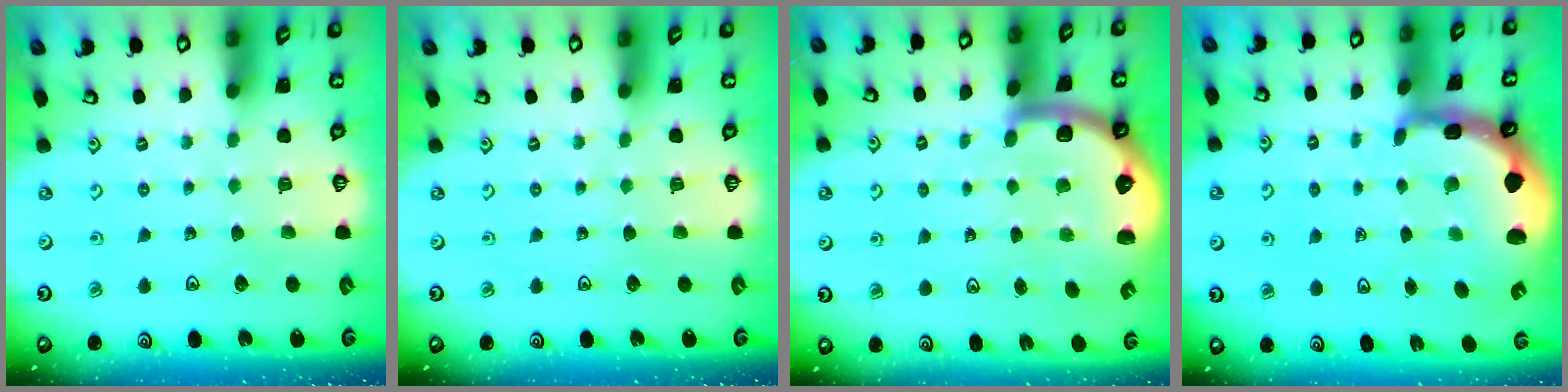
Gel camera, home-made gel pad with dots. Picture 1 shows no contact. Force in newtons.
{"total": 0.0}
{"total": 6.2, "press": 6.0, "slide": 1.7}
{"total": 3.8, "press": 3.6, "slide": 1.0}